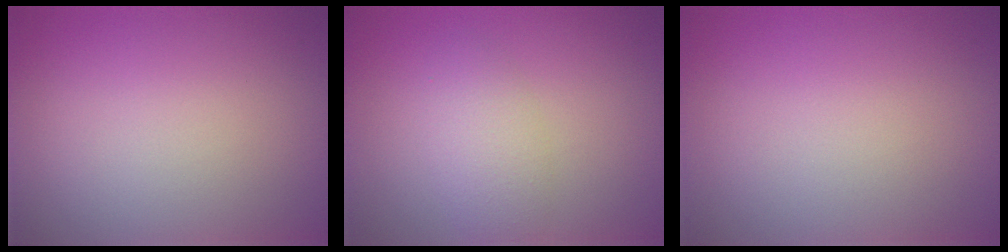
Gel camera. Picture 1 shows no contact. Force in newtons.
{"total": 2.7, "press": 2.7, "slide": 0.2}
{"total": 0.0}